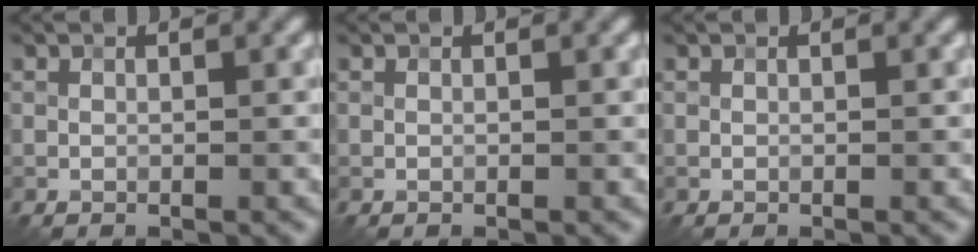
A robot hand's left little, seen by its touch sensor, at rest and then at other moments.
{"total": 0.0}
{"total": 0.0}